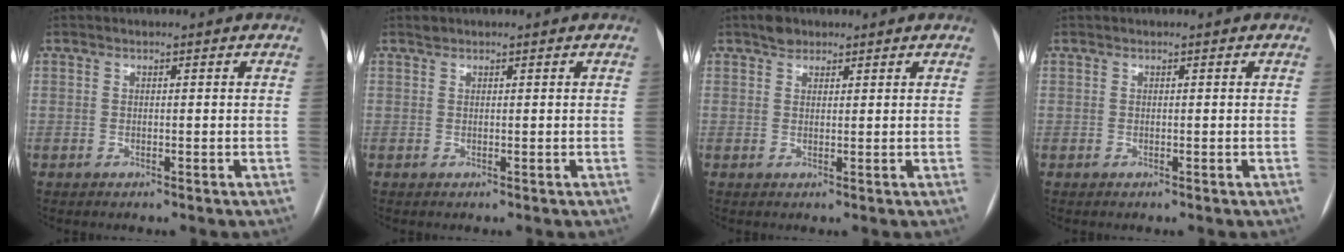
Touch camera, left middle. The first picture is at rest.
{"total": 0.5, "force": [0.5, 0.2, 0.0], "torque": [-0.006, 0.005, 0.010]}
{"total": 2.1, "force": [1.6, 1.2, 0.6], "torque": [-0.012, 0.008, 0.026]}
{"total": 0.0}